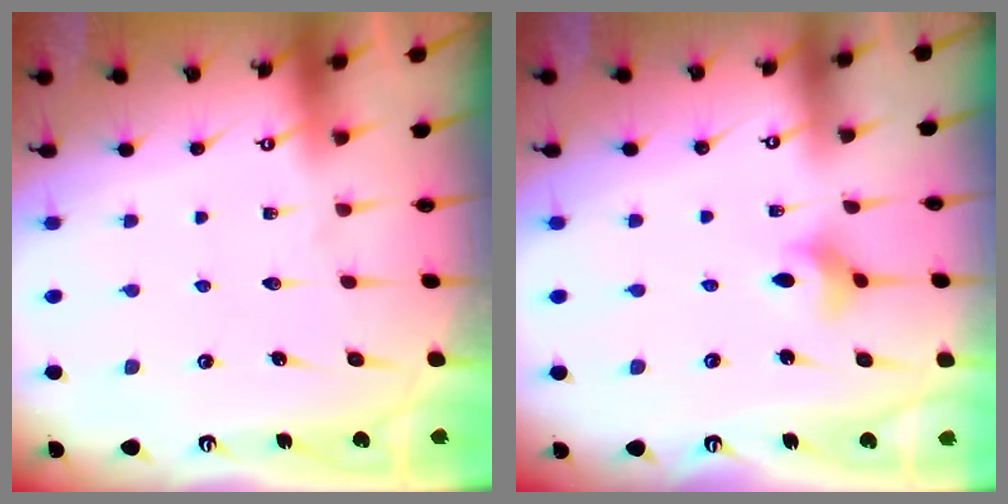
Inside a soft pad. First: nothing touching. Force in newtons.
{"total": 4.0, "press": 3.9, "slide": 0.7}